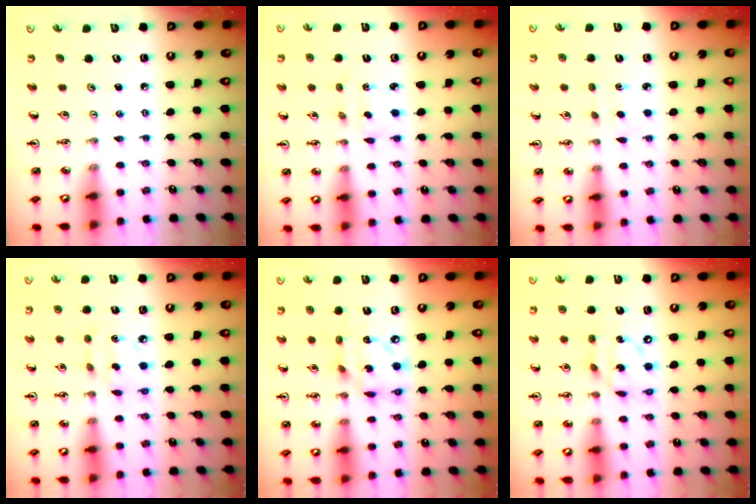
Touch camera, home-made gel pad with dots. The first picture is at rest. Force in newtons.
{"total": 2.2, "press": 2.1, "slide": 0.6}
{"total": 2.3, "press": 2.3, "slide": 0.3}
{"total": 4.8, "press": 4.8, "slide": 0.1}
{"total": 13.3, "press": 13.2, "slide": 0.8}
{"total": 12.3, "press": 12.3, "slide": 1.1}